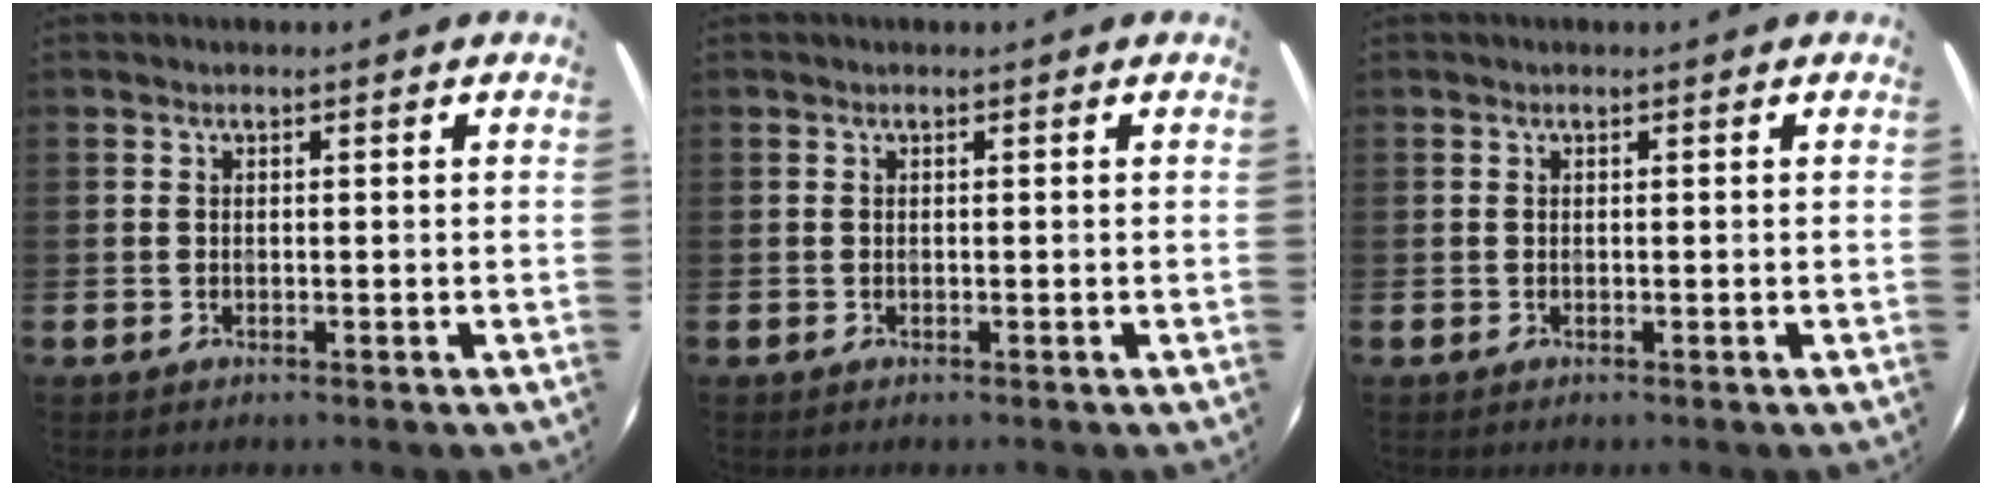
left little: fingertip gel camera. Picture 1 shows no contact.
{"total": 0.0}
{"total": 0.0}